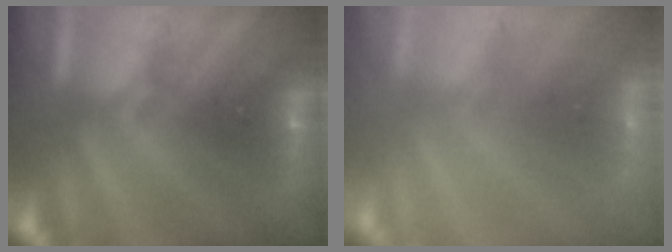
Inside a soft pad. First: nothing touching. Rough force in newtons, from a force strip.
{"total": 5.9}